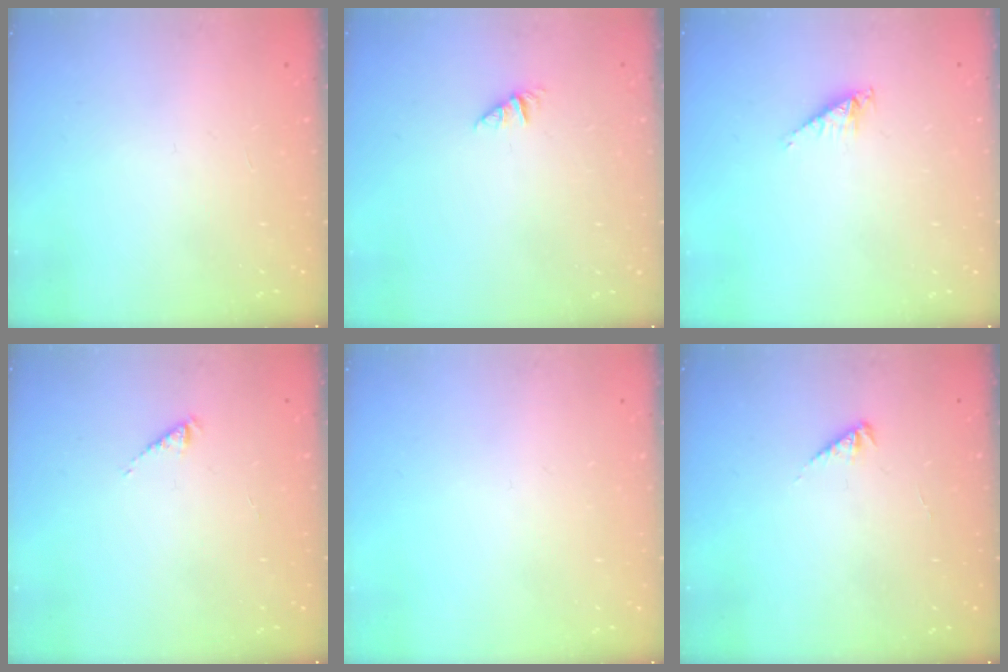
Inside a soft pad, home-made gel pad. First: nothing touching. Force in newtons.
{"total": 0.8, "press": 0.8, "slide": 0.1}
{"total": 2.7, "press": 2.7, "slide": 0.3}
{"total": 1.1, "press": 1.1, "slide": 0.3}
{"total": 0.0}
{"total": 2.5, "press": 2.5, "slide": 0.5}